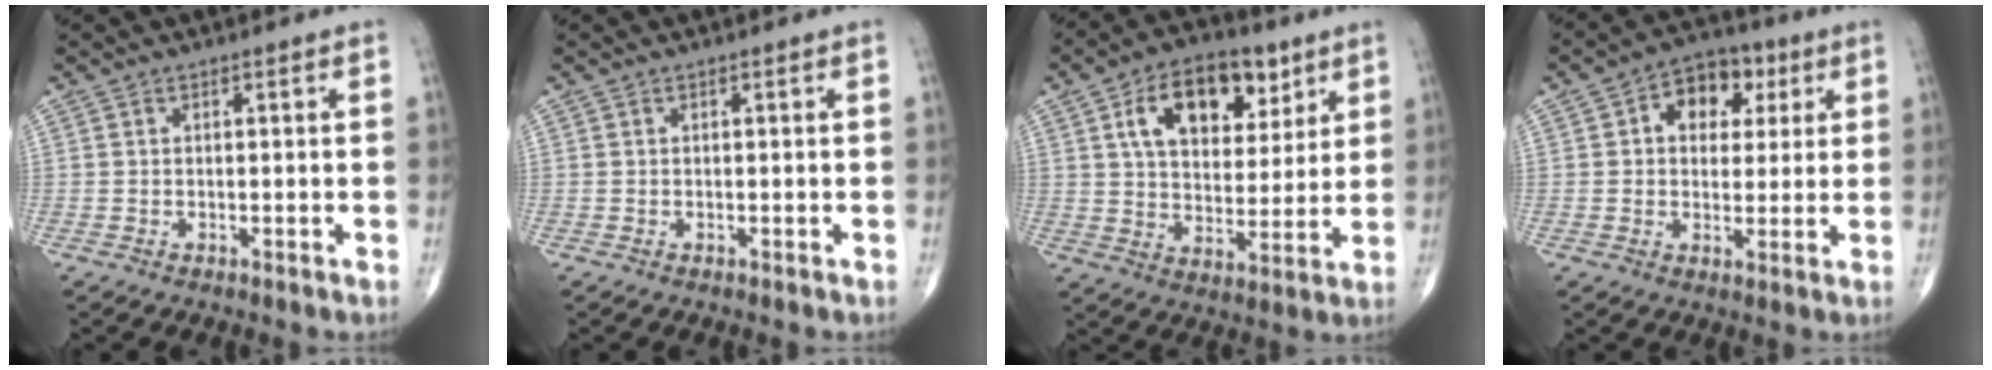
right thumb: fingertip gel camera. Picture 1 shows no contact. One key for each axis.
{"total": 0.0}
{"total": 16.3, "fx": 7.1, "fy": 9.9, "fz": 10.9, "tx": -0.132, "ty": -0.016, "tz": 0.120}
{"total": 9.8, "fx": 3.1, "fy": 7.1, "fz": 6.1, "tx": -0.048, "ty": 0.008, "tz": 0.041}